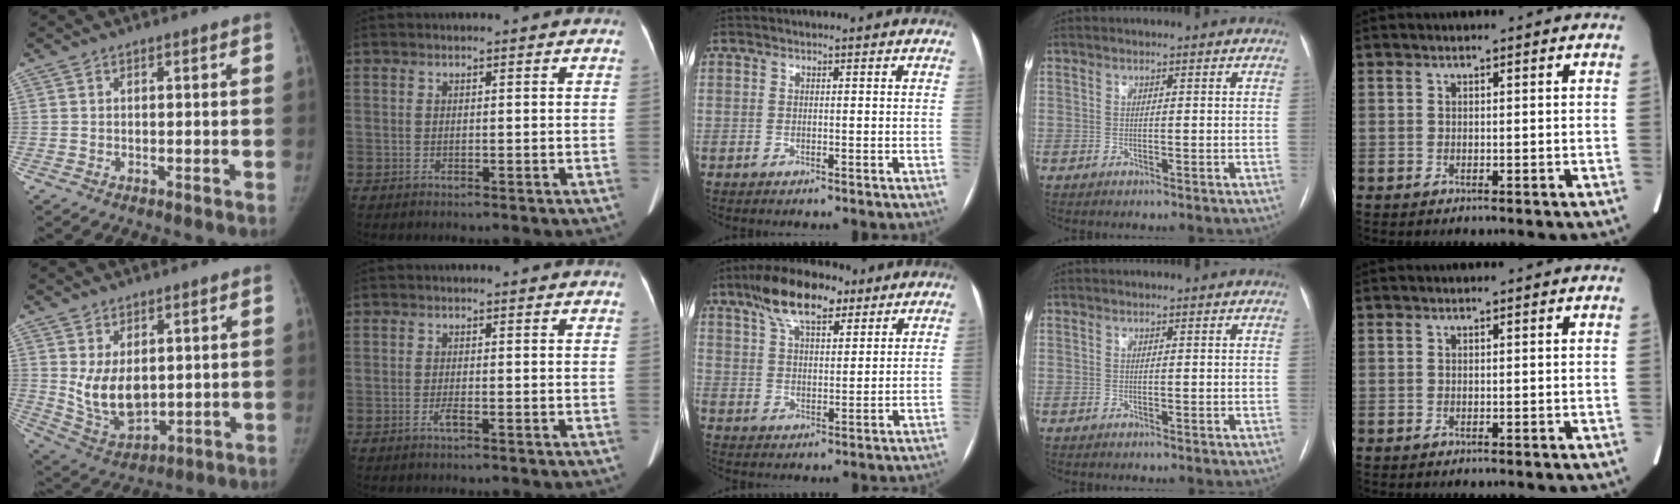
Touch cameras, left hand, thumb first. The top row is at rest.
{"thumb": {"total": 9.9, "force": [1.5, 6.4, 7.4], "torque": [-0.111, -0.023, 0.053]}, "index": {"total": 1.1, "force": [-0.7, 0.0, 0.9], "torque": [-0.024, -0.002, -0.012]}, "middle": {"total": 11.0, "force": [7.2, 4.1, 7.2], "torque": [-0.132, 0.023, 0.127]}}